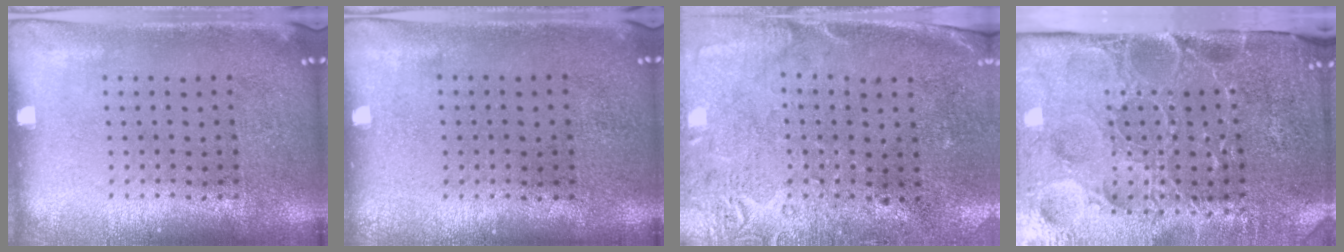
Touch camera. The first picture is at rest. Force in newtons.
{"total": 0.0}
{"total": 2.7, "press": 2.2, "slide": 1.6}
{"total": 5.1, "press": 4.3, "slide": 2.8}